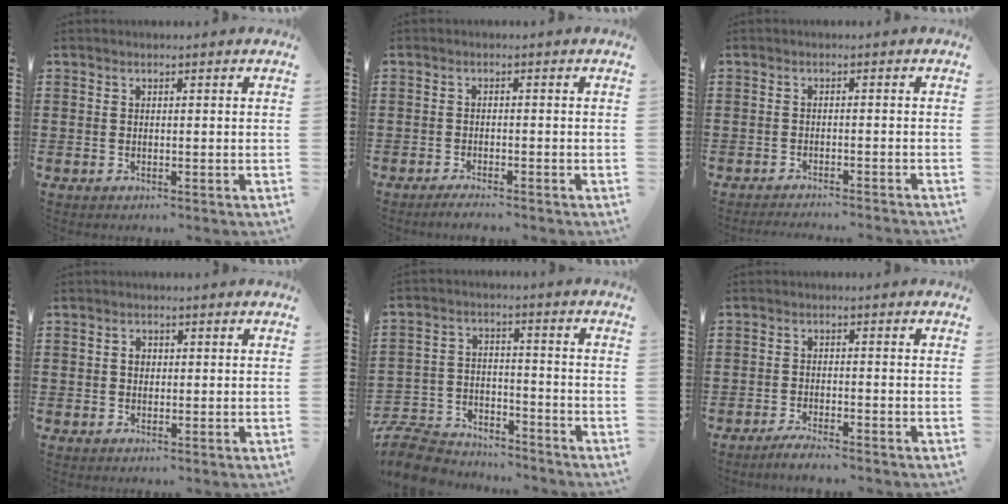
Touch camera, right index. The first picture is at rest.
{"total": 1.6, "force": [-1.5, -0.2, 0.4], "torque": [-0.008, -0.003, -0.028]}
{"total": 1.9, "force": [-1.9, -0.4, 0.2], "torque": [-0.005, 0.000, -0.038]}
{"total": 1.4, "force": [0.2, 1.0, 0.9], "torque": [-0.019, 0.007, 0.002]}
{"total": 8.7, "force": [-8.3, 2.0, 1.4], "torque": [-0.043, 0.020, -0.168]}
{"total": 2.4, "force": [-2.3, -0.2, 0.6], "torque": [-0.012, -0.001, -0.045]}